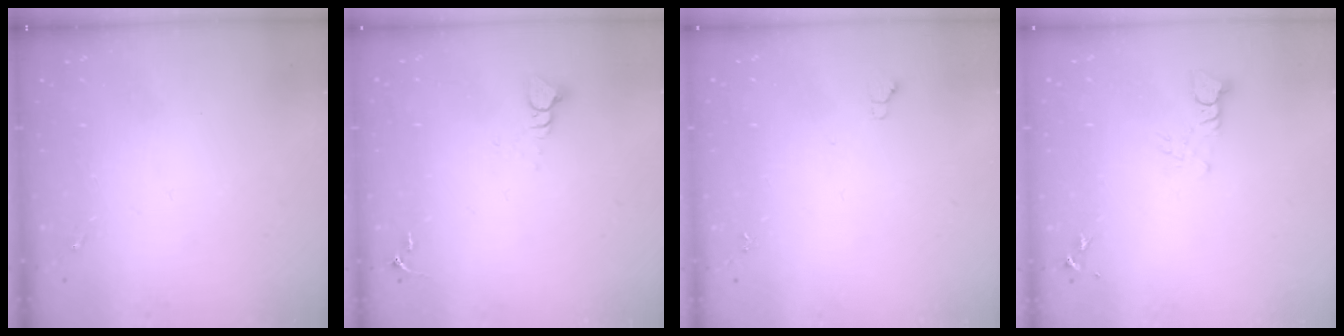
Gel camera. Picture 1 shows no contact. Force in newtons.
{"total": 3.9, "press": 3.9, "slide": 0.4}
{"total": 4.9, "press": 4.8, "slide": 0.7}
{"total": 3.2, "press": 3.2, "slide": 0.2}